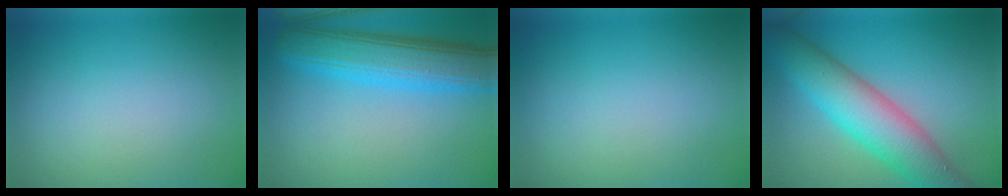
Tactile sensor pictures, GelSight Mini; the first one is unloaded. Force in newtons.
{"total": 7.6, "press": 7.6, "slide": 0.1}
{"total": 0.0}
{"total": 8.4, "press": 8.4, "slide": 0.3}